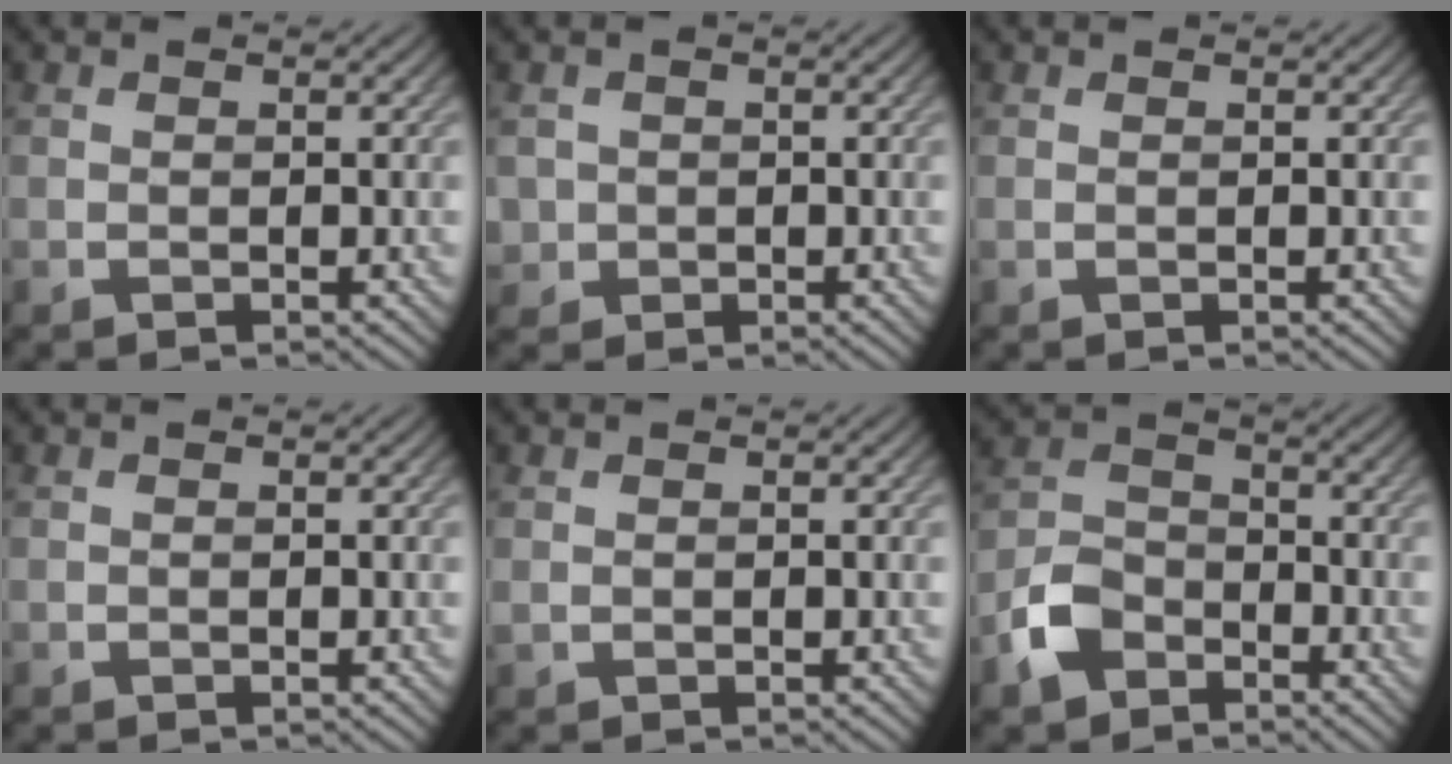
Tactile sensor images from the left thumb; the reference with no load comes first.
{"total": 2.0, "force": [-0.1, 2.0, 0.2], "torque": [-0.005, -0.005, -0.003]}
{"total": 0.0}
{"total": 0.0}
{"total": 0.6, "force": [0.1, 0.6, 0.3], "torque": [-0.010, -0.004, 0.001]}
{"total": 6.3, "force": [-3.7, 4.1, 3.0], "torque": [-0.075, 0.003, -0.089]}